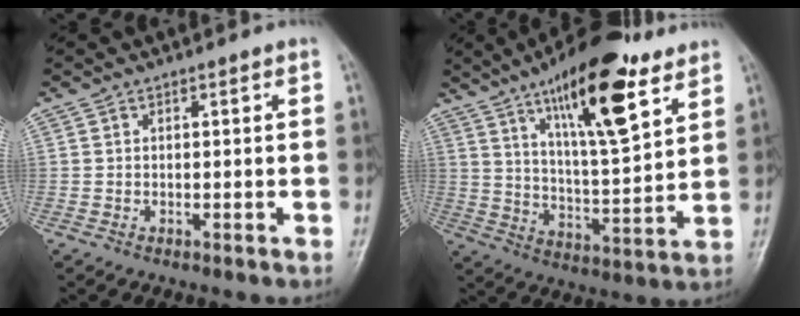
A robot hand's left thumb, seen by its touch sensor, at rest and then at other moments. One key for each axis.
{"total": 19.3, "fx": 11.0, "fy": 5.6, "fz": 14.8, "tx": -0.211, "ty": -0.052, "tz": 0.183}